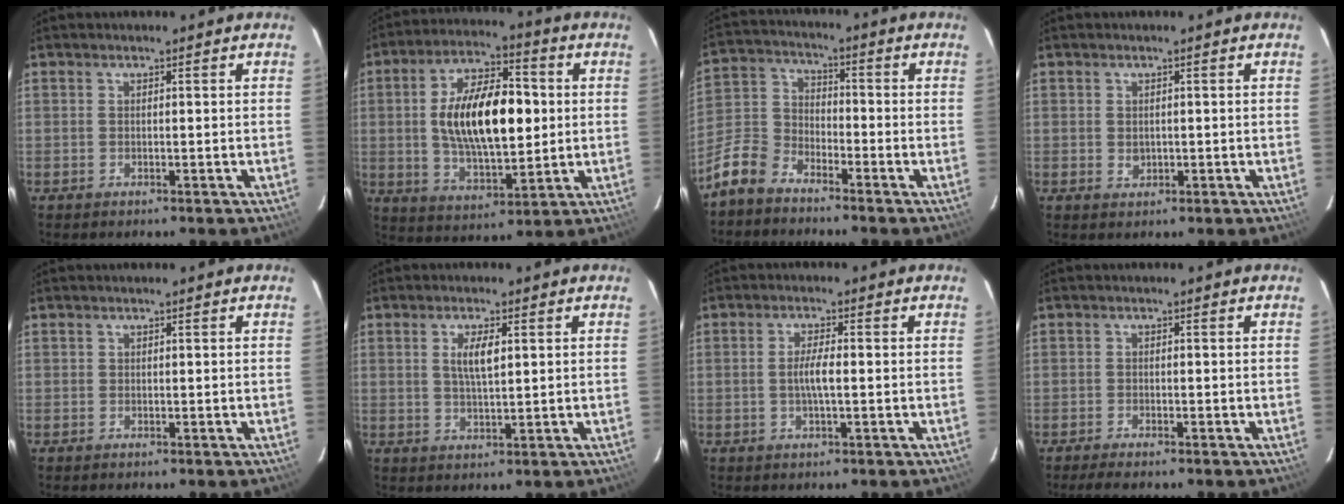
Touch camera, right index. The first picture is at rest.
{"total": 17.5, "force": [1.1, 8.0, 15.5], "torque": [-0.270, 0.015, 0.027]}
{"total": 10.2, "force": [-7.5, 5.5, 4.2], "torque": [-0.110, 0.019, -0.157]}
{"total": 1.4, "force": [0.1, 1.3, 0.7], "torque": [-0.009, 0.001, 0.003]}
{"total": 0.0}
{"total": 4.2, "force": [1.2, 1.2, 3.8], "torque": [-0.071, 0.000, 0.023]}
{"total": 3.3, "force": [-0.4, 0.3, 3.3], "torque": [-0.062, 0.001, -0.007]}
{"total": 3.1, "force": [-2.7, 0.4, 1.6], "torque": [-0.040, -0.011, -0.045]}